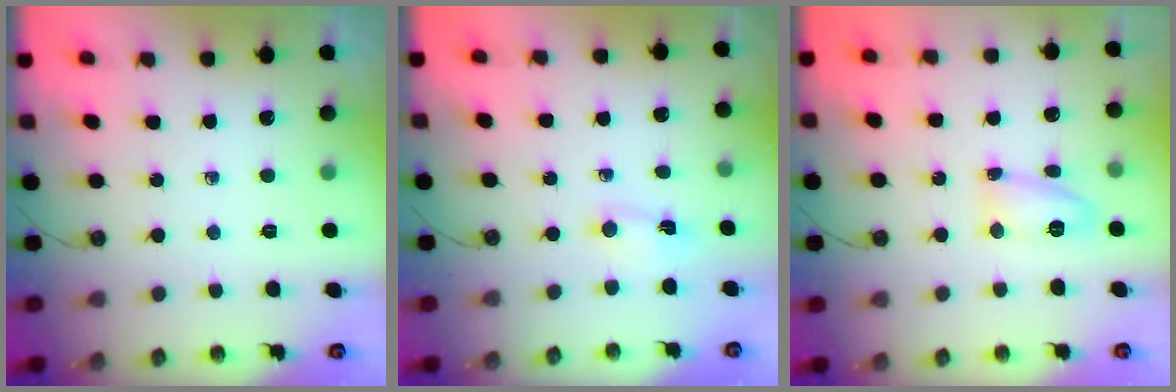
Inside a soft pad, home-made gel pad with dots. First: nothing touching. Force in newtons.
{"total": 1.1, "press": 1.0, "slide": 0.5}
{"total": 22.7, "press": 10.7, "slide": 20.0}